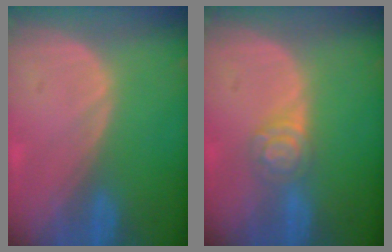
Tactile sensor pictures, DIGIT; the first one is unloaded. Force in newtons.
{"total": 4.3, "press": 3.9, "slide": 1.7}